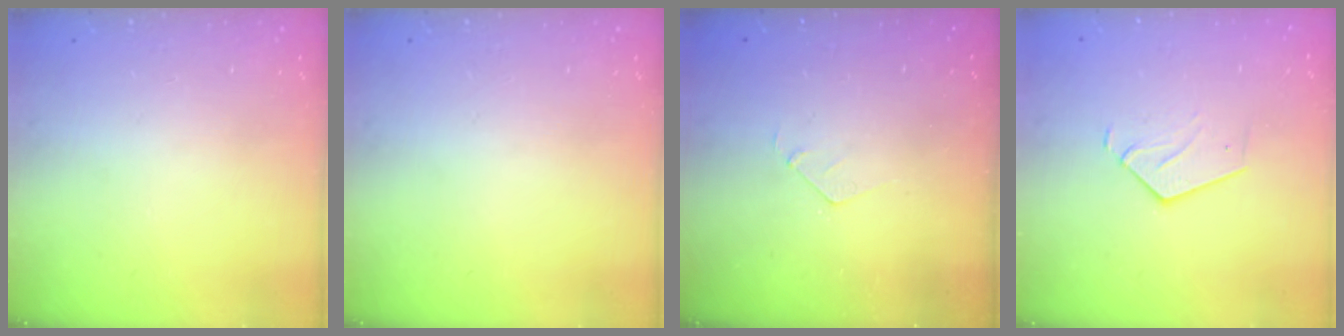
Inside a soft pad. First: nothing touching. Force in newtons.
{"total": 0.0}
{"total": 2.8, "press": 2.8, "slide": 0.1}
{"total": 3.6, "press": 3.6, "slide": 0.3}